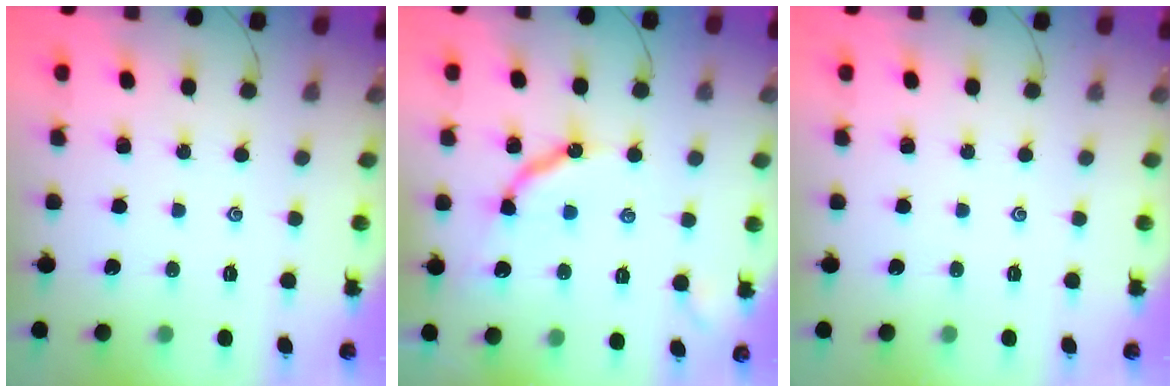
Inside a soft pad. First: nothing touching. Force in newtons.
{"total": 8.9, "press": 8.9, "slide": 0.7}
{"total": 0.0}